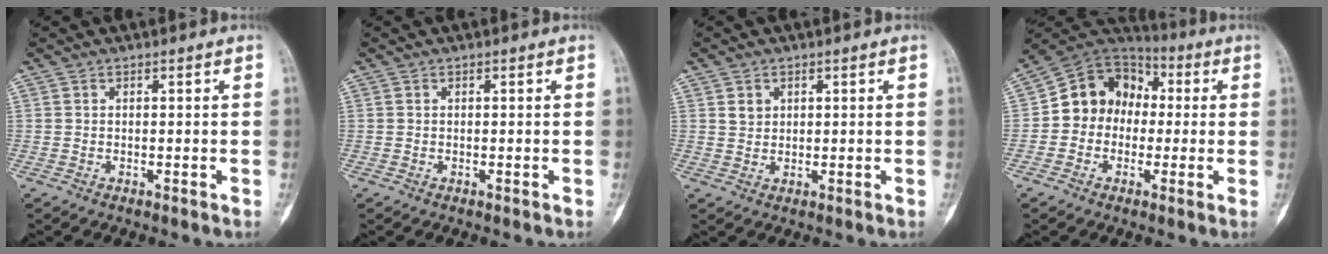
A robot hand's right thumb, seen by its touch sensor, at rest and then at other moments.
{"total": 0.0}
{"total": 2.1, "force": [0.9, 1.7, 0.7], "torque": [0.000, -0.005, 0.018]}
{"total": 12.8, "force": [0.0, 10.9, 6.7], "torque": [-0.071, 0.041, -0.015]}